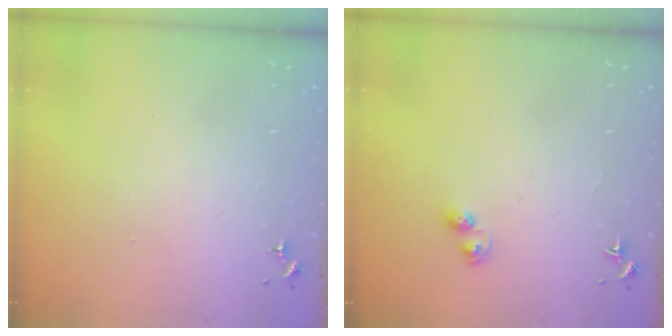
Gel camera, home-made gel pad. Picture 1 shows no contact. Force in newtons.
{"total": 4.0, "press": 4.0, "slide": 0.5}